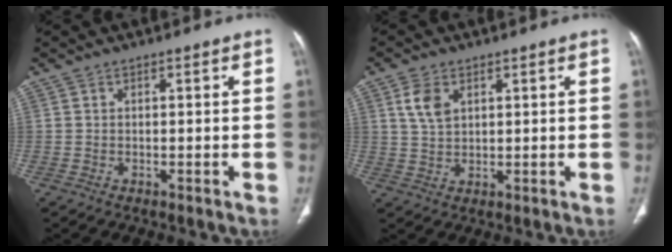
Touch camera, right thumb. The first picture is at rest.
{"total": 4.8, "force": [2.1, 3.0, 3.2], "torque": [-0.054, -0.004, 0.046]}